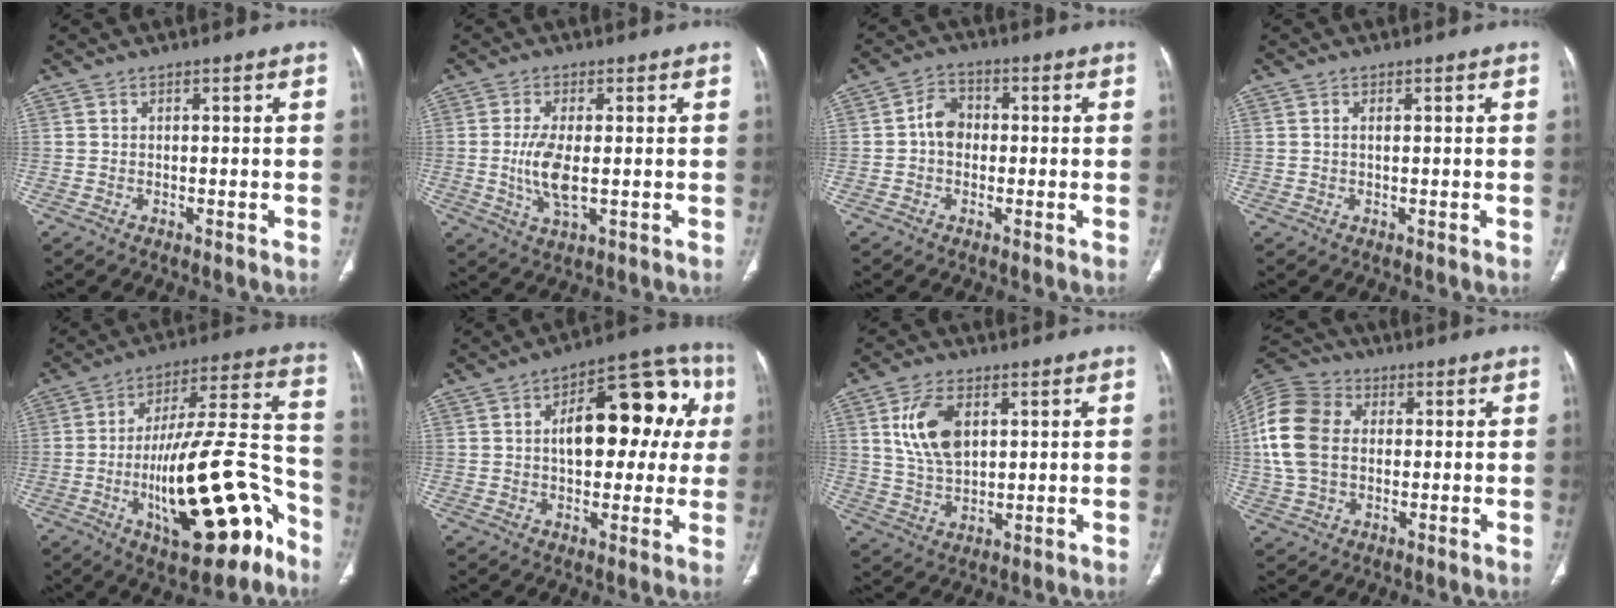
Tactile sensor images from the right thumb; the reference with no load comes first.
{"total": 7.2, "force": [-0.4, 2.8, 6.6], "torque": [-0.140, -0.011, -0.005]}
{"total": 5.0, "force": [-0.2, 4.0, 3.0], "torque": [-0.037, 0.017, -0.015]}
{"total": 0.9, "force": [0.2, 0.4, 0.8], "torque": [-0.021, 0.004, 0.005]}
{"total": 24.6, "force": [-10.5, 8.2, 20.7], "torque": [-0.299, 0.073, -0.151]}
{"total": 18.8, "force": [3.2, 9.9, 15.7], "torque": [-0.169, 0.037, 0.038]}
{"total": 10.4, "force": [3.1, 6.1, 7.8], "torque": [-0.140, -0.010, 0.065]}
{"total": 14.1, "force": [1.1, 10.3, 9.6], "torque": [-0.196, 0.020, 0.015]}